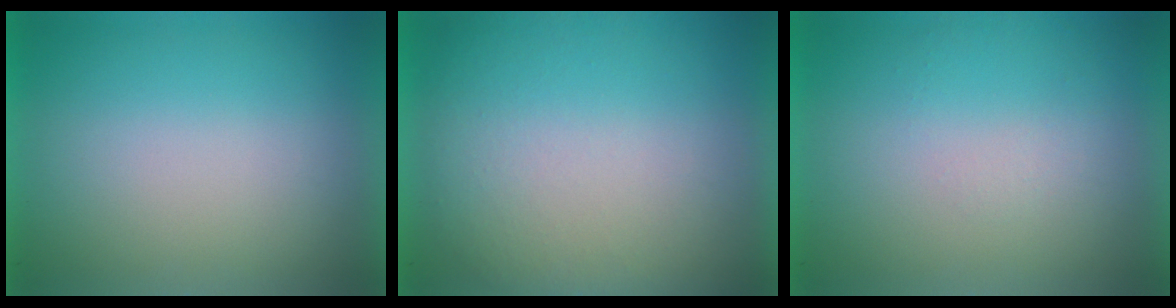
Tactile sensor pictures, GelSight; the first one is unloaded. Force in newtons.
{"total": 3.0}
{"total": 1.1}